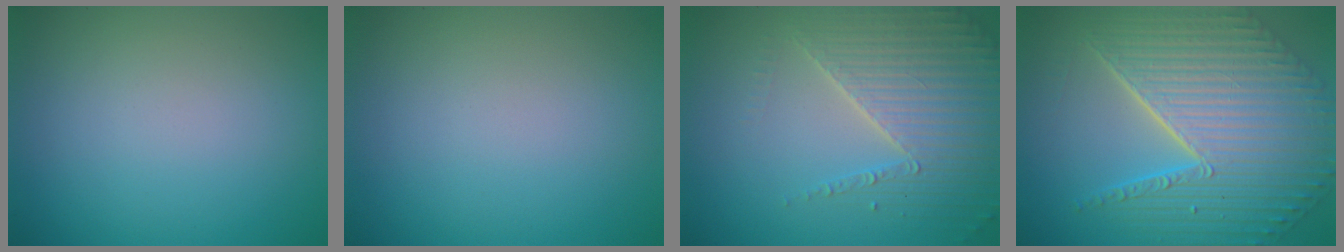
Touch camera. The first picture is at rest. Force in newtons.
{"total": 0.0}
{"total": 4.3, "press": 4.3, "slide": 0.6}
{"total": 10.1, "press": 7.3, "slide": 6.9}